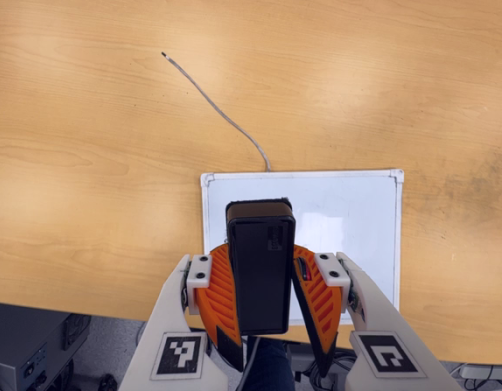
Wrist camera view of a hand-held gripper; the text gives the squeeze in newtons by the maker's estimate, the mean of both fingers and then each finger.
{"total": 9.9, "left": 10.0, "right": 9.8}